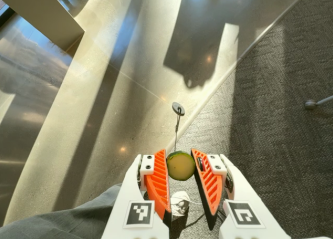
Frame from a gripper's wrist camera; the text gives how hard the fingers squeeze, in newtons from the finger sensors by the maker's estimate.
{"total": 8.3, "left": 8.0, "right": 8.6}